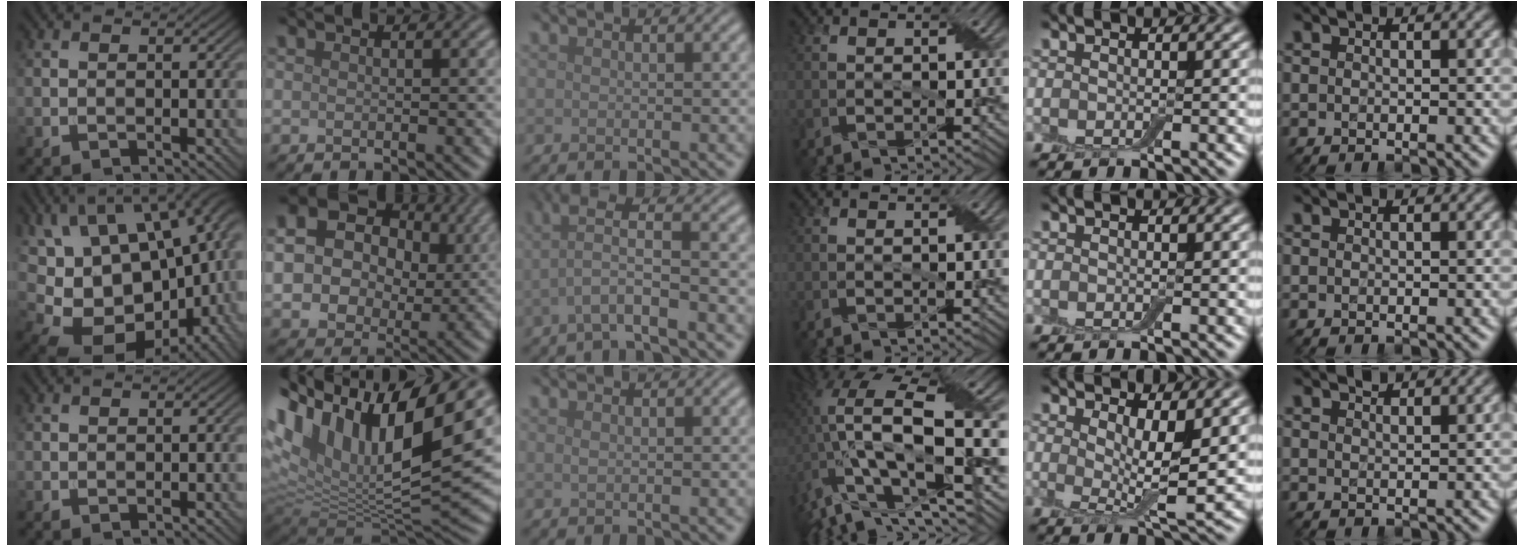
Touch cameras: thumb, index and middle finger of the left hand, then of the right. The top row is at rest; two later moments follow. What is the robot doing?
{"motion": "peel", "object": "bubble wrap"}